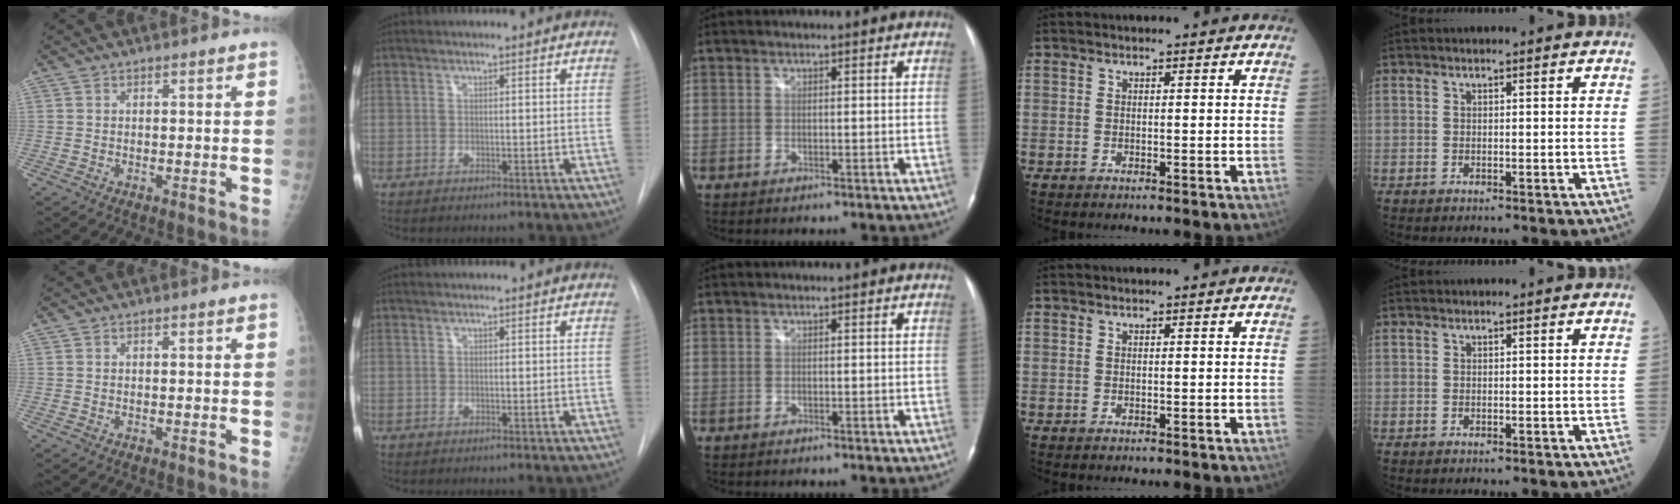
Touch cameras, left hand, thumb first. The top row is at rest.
{"index": {"total": 0.6, "force": [0.6, 0.0, 0.1], "torque": [-0.001, 0.006, 0.006]}}